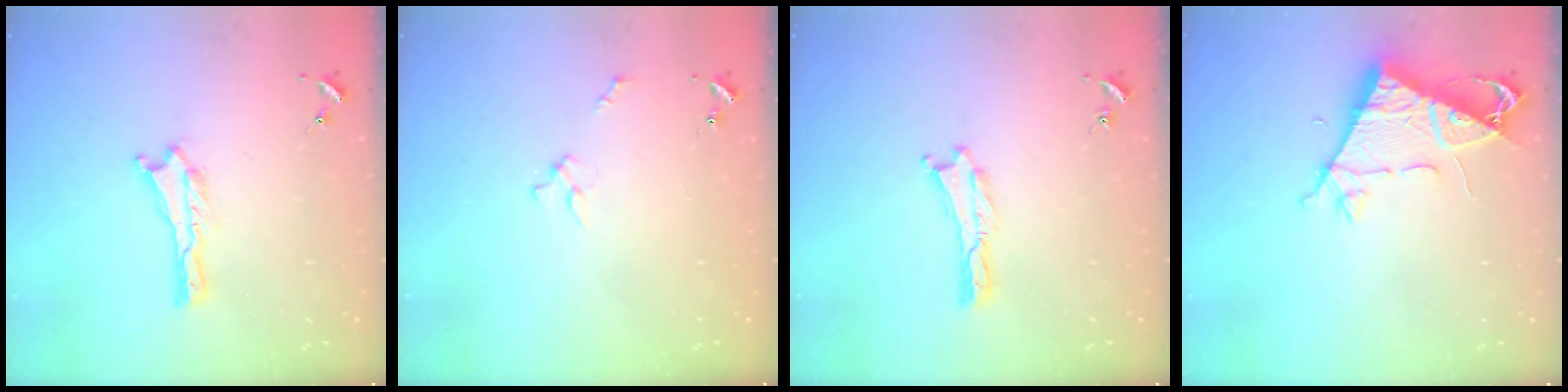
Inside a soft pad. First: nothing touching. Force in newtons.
{"total": 2.3, "press": 2.2, "slide": 0.3}
{"total": 0.0}
{"total": 7.7, "press": 7.6, "slide": 1.2}